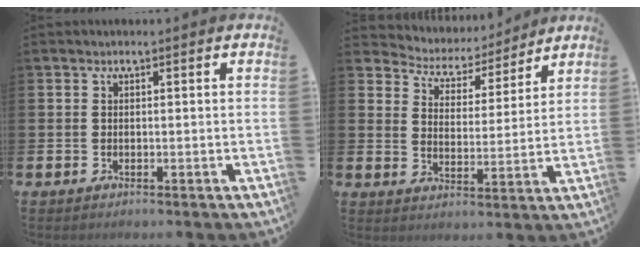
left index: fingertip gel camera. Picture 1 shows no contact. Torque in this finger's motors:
{"motor_torque": [0.25, -0.27, -0.30, -0.07]}